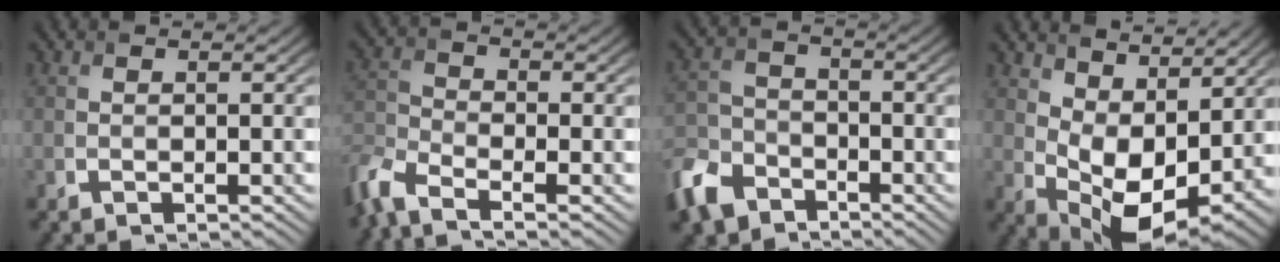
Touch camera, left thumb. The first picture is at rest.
{"total": 6.5, "force": [-4.9, 2.0, 3.7], "torque": [-0.092, -0.014, -0.116]}
{"total": 8.3, "force": [-5.8, 4.9, 3.5], "torque": [-0.092, -0.011, -0.137]}
{"total": 10.3, "force": [3.5, 5.7, 7.8], "torque": [-0.146, -0.013, 0.069]}